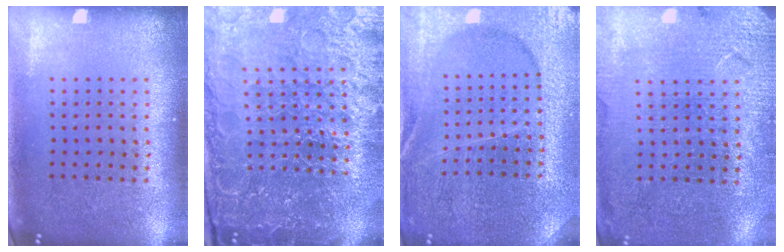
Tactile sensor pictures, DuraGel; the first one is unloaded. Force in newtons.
{"total": 5.6, "press": 5.1, "slide": 2.3}
{"total": 4.2, "press": 4.0, "slide": 1.2}
{"total": 2.9, "press": 2.9, "slide": 0.3}